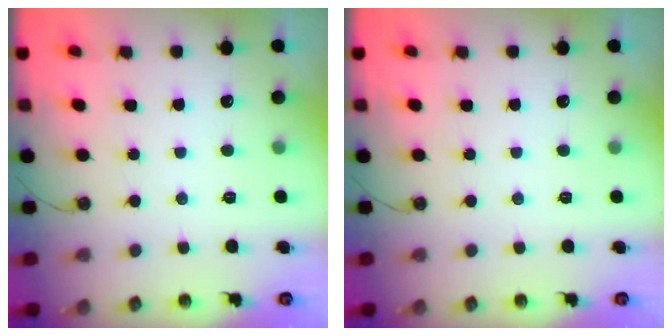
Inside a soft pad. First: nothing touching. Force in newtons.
{"total": 0.0}